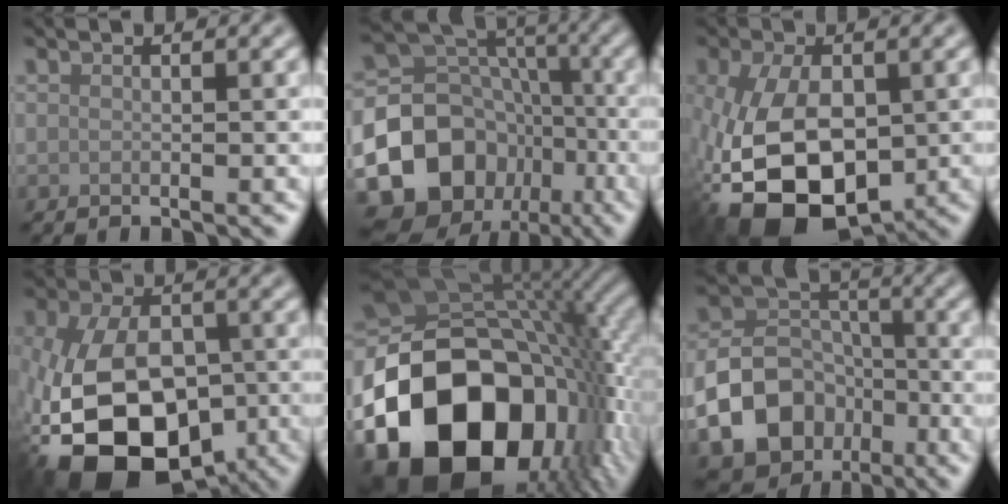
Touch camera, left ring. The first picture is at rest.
{"total": 15.4, "force": [-6.0, 12.7, 6.2], "torque": [-0.135, -0.011, -0.120]}
{"total": 12.7, "force": [-3.7, 7.8, 9.4], "torque": [-0.205, -0.042, -0.052]}
{"total": 15.0, "force": [-5.3, 9.6, 10.3], "torque": [-0.202, -0.040, -0.084]}
{"total": 20.9, "force": [-5.6, 15.0, 13.6], "torque": [-0.270, -0.040, -0.080]}
{"total": 14.2, "force": [-6.4, 11.2, 6.0], "torque": [-0.100, -0.049, -0.125]}